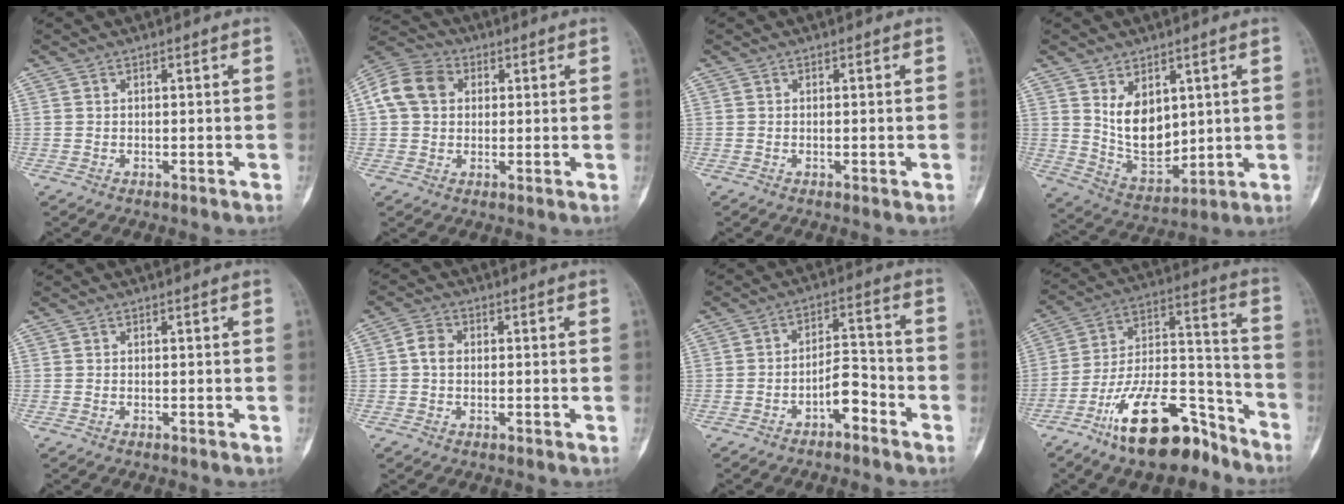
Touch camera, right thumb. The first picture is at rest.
{"total": 10.2, "force": [2.2, 8.1, 5.8], "torque": [-0.103, 0.020, 0.033]}
{"total": 0.8, "force": [-0.2, 0.3, 0.7], "torque": [-0.006, -0.002, -0.004]}
{"total": 10.6, "force": [3.1, 6.9, 7.4], "torque": [-0.092, -0.033, 0.081]}
{"total": 0.0}
{"total": 3.3, "force": [0.0, 2.6, 2.0], "torque": [-0.036, 0.009, -0.008]}
{"total": 6.0, "force": [-3.5, 2.8, 4.1], "torque": [-0.050, 0.042, -0.061]}
{"total": 20.1, "force": [-13.7, 7.9, 12.4], "torque": [-0.201, 0.103, -0.236]}